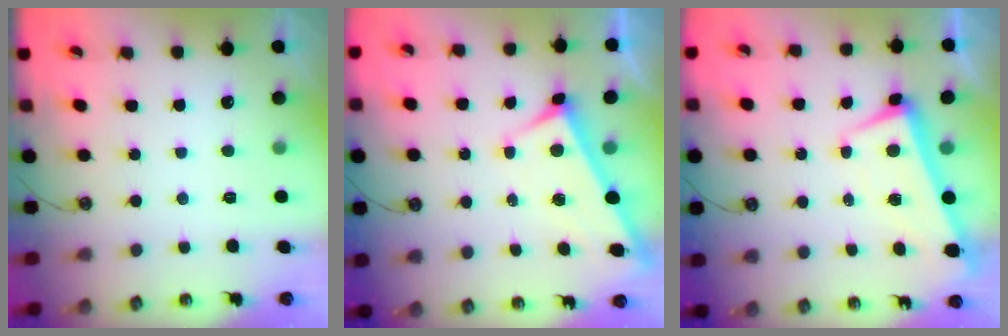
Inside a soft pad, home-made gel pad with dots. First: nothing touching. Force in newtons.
{"total": 3.9, "press": 3.9, "slide": 0.2}
{"total": 2.1, "press": 1.9, "slide": 0.8}